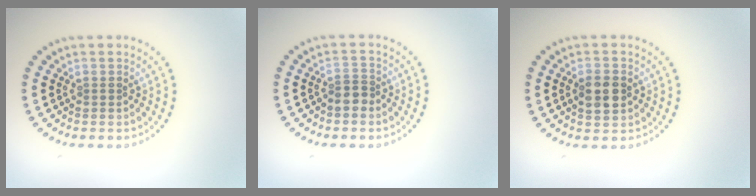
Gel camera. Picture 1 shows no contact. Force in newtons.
{"total": 1.9, "press": 1.6, "slide": 0.9}
{"total": 3.2, "press": 3.2, "slide": 0.1}